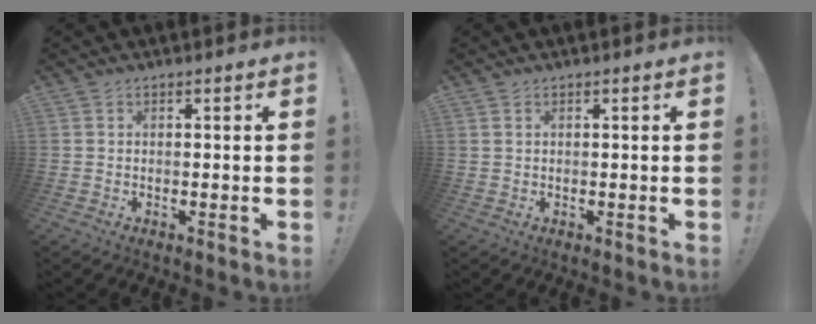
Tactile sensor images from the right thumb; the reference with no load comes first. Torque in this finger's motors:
{"motor_torque": [-0.22, 0.13, 0.17, -0.12, 0.03]}